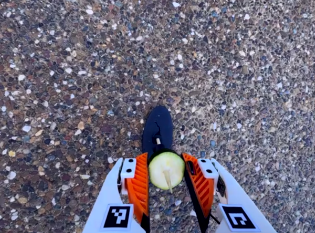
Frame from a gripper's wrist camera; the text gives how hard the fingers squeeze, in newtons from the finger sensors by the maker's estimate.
{"total": 9.4, "left": 9.7, "right": 9.2}